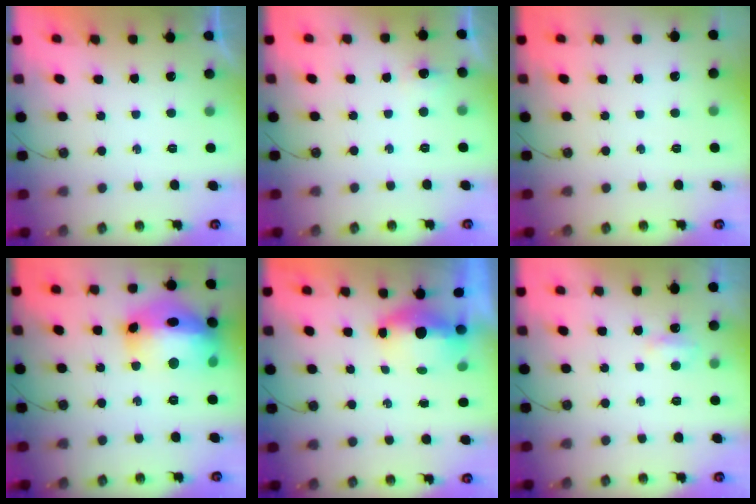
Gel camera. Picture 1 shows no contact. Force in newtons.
{"total": 5.9, "press": 5.4, "slide": 2.2}
{"total": 0.0}
{"total": 21.8, "press": 21.6, "slide": 2.9}
{"total": 5.6, "press": 5.6, "slide": 0.7}
{"total": 2.9, "press": 2.9, "slide": 0.6}